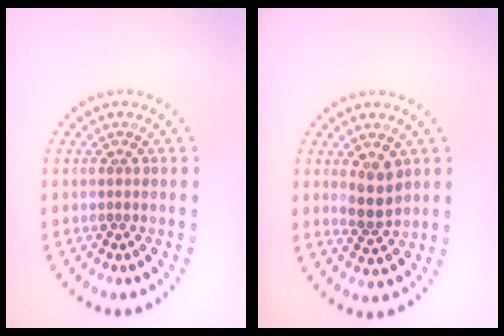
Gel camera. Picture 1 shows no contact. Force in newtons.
{"total": 2.8, "press": 2.6, "slide": 1.0}